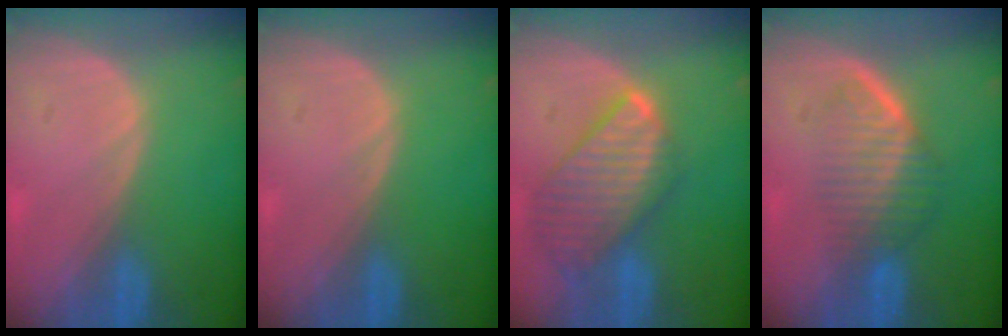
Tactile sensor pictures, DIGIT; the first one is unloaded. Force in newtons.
{"total": 0.0}
{"total": 9.7, "press": 8.3, "slide": 5.0}
{"total": 6.7, "press": 5.8, "slide": 3.3}